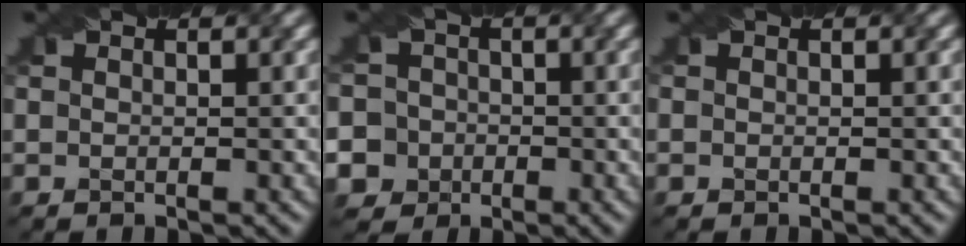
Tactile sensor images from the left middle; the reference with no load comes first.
{"total": 8.1, "force": [-1.9, 7.6, 2.0], "torque": [-0.041, 0.019, -0.059]}
{"total": 0.0}